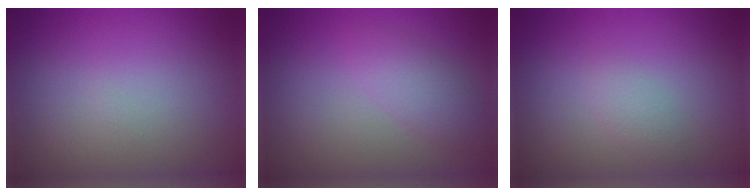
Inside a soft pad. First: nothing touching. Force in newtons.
{"total": 1.7, "press": 1.7, "slide": 0.0}
{"total": 1.3, "press": 1.3, "slide": 0.1}